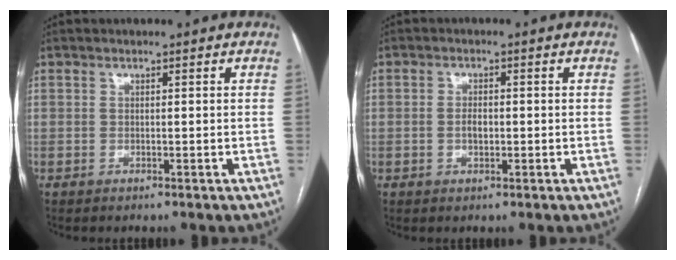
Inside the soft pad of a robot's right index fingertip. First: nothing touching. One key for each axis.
{"total": 2.3, "fx": -0.3, "fy": 1.2, "fz": 1.9, "tx": -0.034, "ty": 0.003, "tz": -0.004}